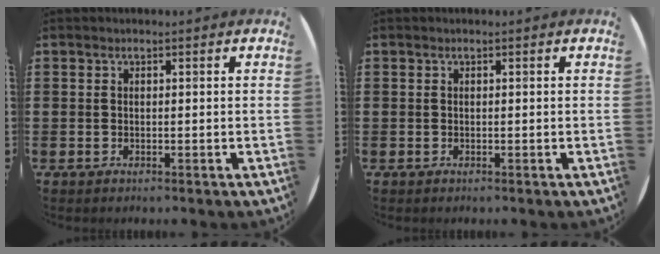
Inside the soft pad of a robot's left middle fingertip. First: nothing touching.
{"total": 0.0}